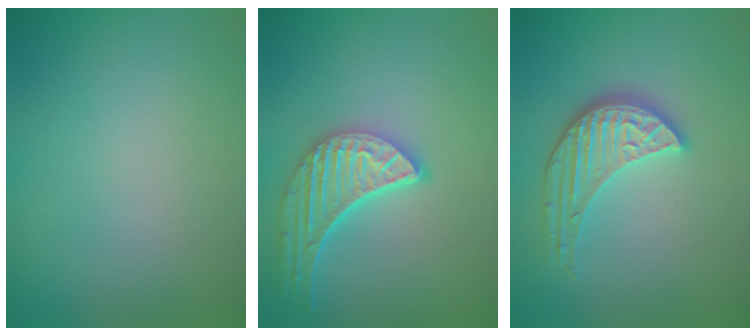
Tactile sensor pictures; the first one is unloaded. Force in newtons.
{"total": 5.3, "press": 4.1, "slide": 3.3}
{"total": 4.0, "press": 3.5, "slide": 1.9}